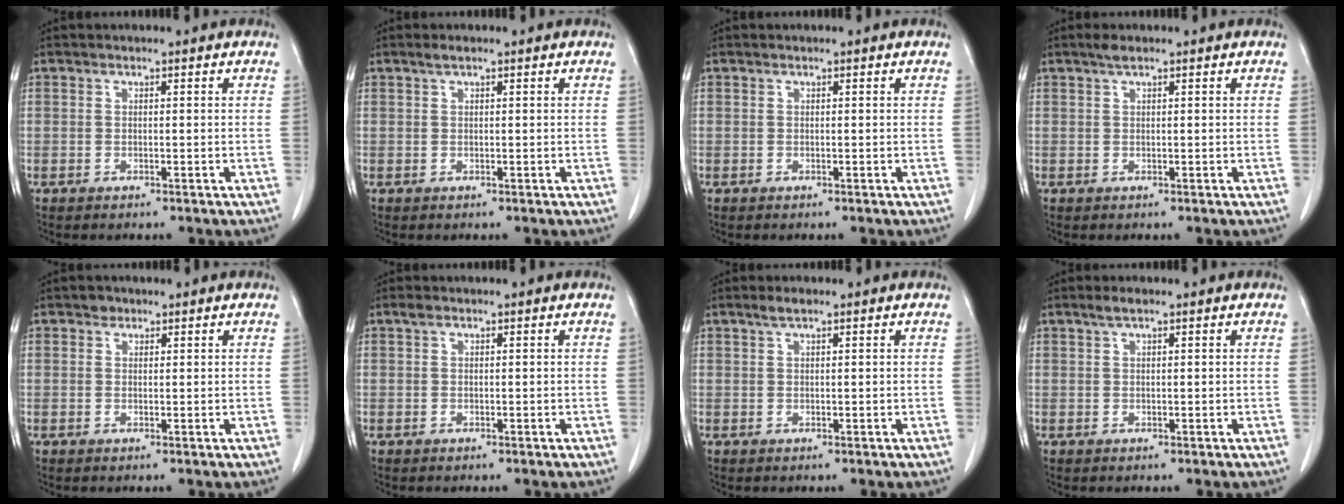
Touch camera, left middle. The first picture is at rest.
{"total": 0.8, "force": [0.6, 0.1, 0.6], "torque": [-0.014, 0.005, 0.013]}
{"total": 0.0}
{"total": 1.2, "force": [0.9, 0.1, 0.8], "torque": [-0.019, 0.006, 0.018]}
{"total": 1.1, "force": [0.7, 0.8, 0.2], "torque": [0.001, -0.001, 0.008]}
{"total": 0.7, "force": [0.4, 0.4, 0.4], "torque": [-0.009, 0.011, 0.008]}
{"total": 1.5, "force": [1.1, 0.3, 1.0], "torque": [-0.025, 0.006, 0.022]}
{"total": 1.4, "force": [1.0, 0.2, 1.0], "torque": [-0.024, 0.007, 0.020]}